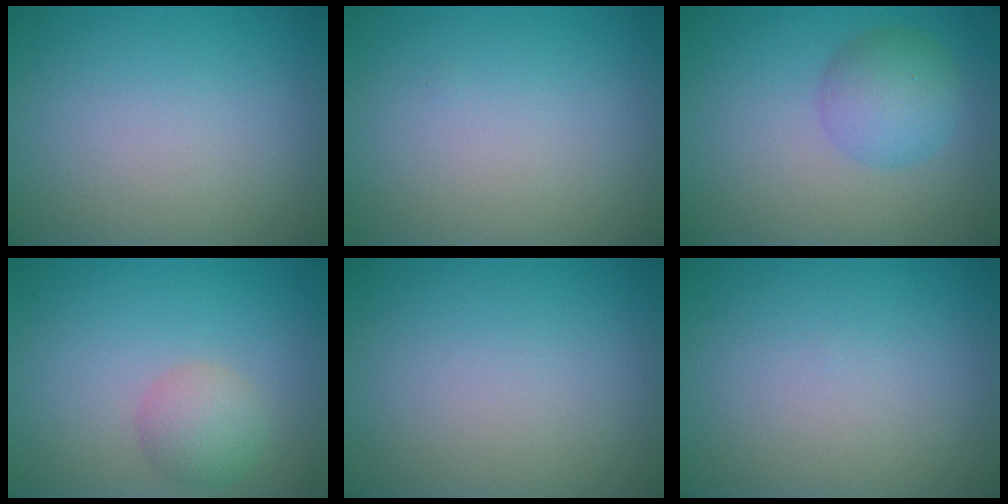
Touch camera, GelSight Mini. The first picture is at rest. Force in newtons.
{"total": 0.0}
{"total": 3.9, "press": 3.9, "slide": 0.1}
{"total": 2.7, "press": 2.7, "slide": 0.2}
{"total": 0.0}
{"total": 0.0}